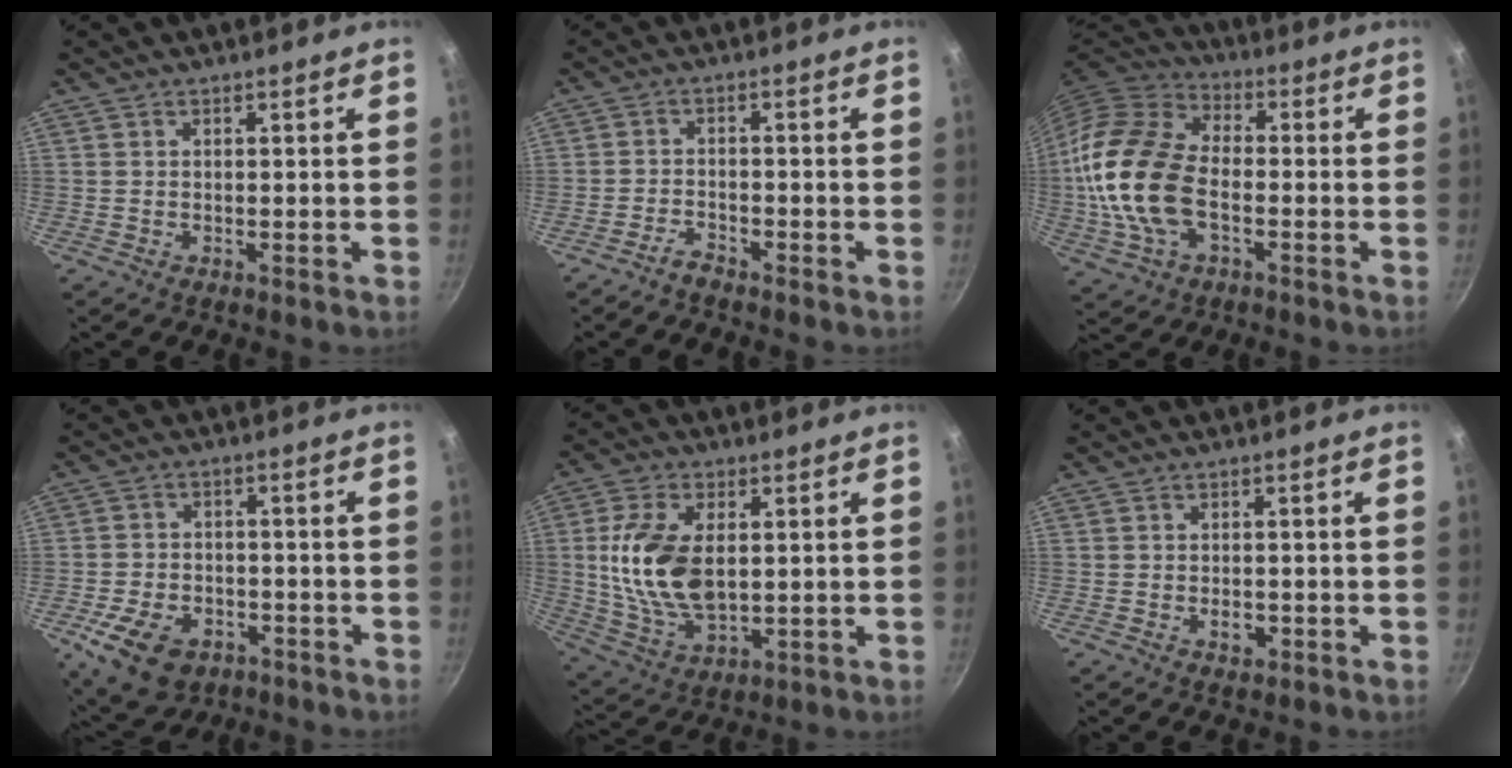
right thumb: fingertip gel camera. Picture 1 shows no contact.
{"total": 2.4, "force": [-2.3, 0.4, 0.6], "torque": [-0.014, 0.020, -0.046]}
{"total": 19.0, "force": [-2.7, 11.5, 14.9], "torque": [-0.287, 0.028, -0.063]}
{"total": 11.6, "force": [-5.4, 7.8, 6.8], "torque": [-0.110, 0.022, -0.082]}
{"total": 14.9, "force": [1.6, 8.7, 12.0], "torque": [-0.218, -0.013, 0.038]}
{"total": 2.2, "force": [-0.8, 1.4, 1.6], "torque": [-0.017, 0.005, -0.011]}